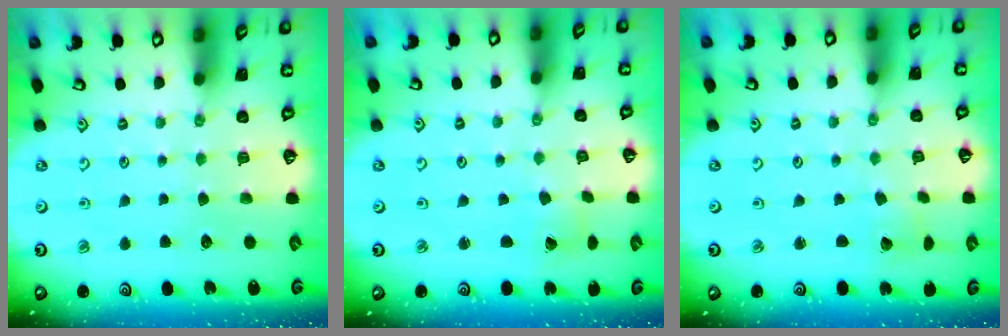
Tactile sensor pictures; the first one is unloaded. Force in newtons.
{"total": 2.8, "press": 2.8, "slide": 0.1}
{"total": 2.7, "press": 2.7, "slide": 0.2}